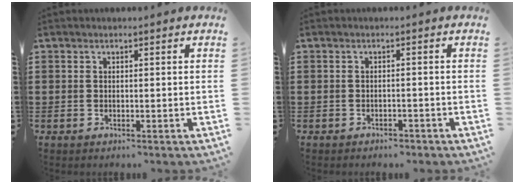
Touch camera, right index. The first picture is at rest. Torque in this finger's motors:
{"motor_torque": [0.00, 0.55, -0.03, -0.01]}